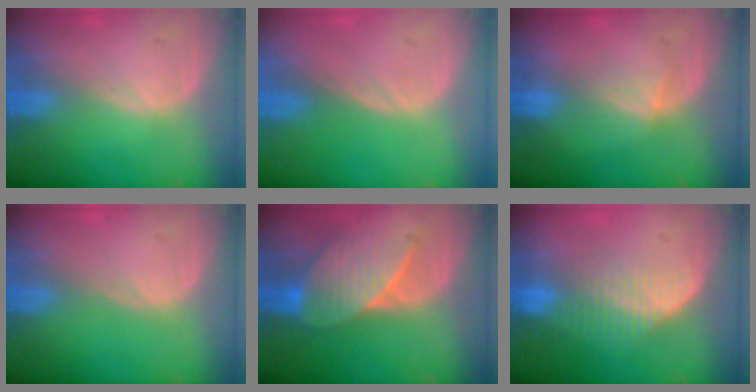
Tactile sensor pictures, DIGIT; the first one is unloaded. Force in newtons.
{"total": 0.0}
{"total": 2.7, "press": 2.4, "slide": 1.2}
{"total": 0.0}
{"total": 7.5, "press": 7.4, "slide": 1.0}
{"total": 7.2, "press": 6.1, "slide": 3.8}